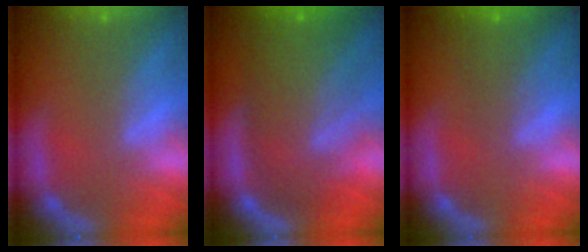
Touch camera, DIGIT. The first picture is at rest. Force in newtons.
{"total": 10.1}
{"total": 2.5}